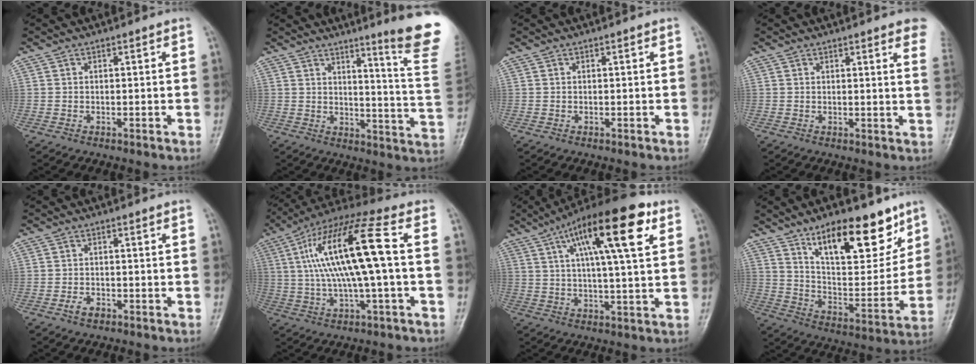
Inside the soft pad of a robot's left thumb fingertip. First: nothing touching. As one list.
[{"total": 16.1, "force": [10.9, 0.0, 11.9], "torque": [-0.132, -0.096, 0.132]}, {"total": 0.0}, {"total": 6.8, "force": [5.0, 1.2, 4.5], "torque": [-0.035, -0.012, 0.040]}, {"total": 2.2, "force": [-1.2, 1.3, 1.2], "torque": [-0.023, 0.009, -0.020]}, {"total": 17.8, "force": [1.9, 3.6, 17.3], "torque": [-0.349, 0.035, 0.032]}, {"total": 18.0, "force": [7.4, 4.6, 15.8], "torque": [-0.238, 0.002, 0.113]}, {"total": 18.8, "force": [11.9, 7.6, 12.4], "torque": [-0.140, -0.073, 0.202]}]